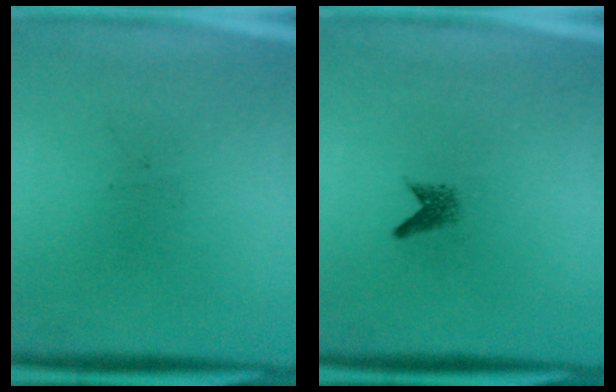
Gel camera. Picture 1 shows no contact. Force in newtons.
{"total": 1.5}